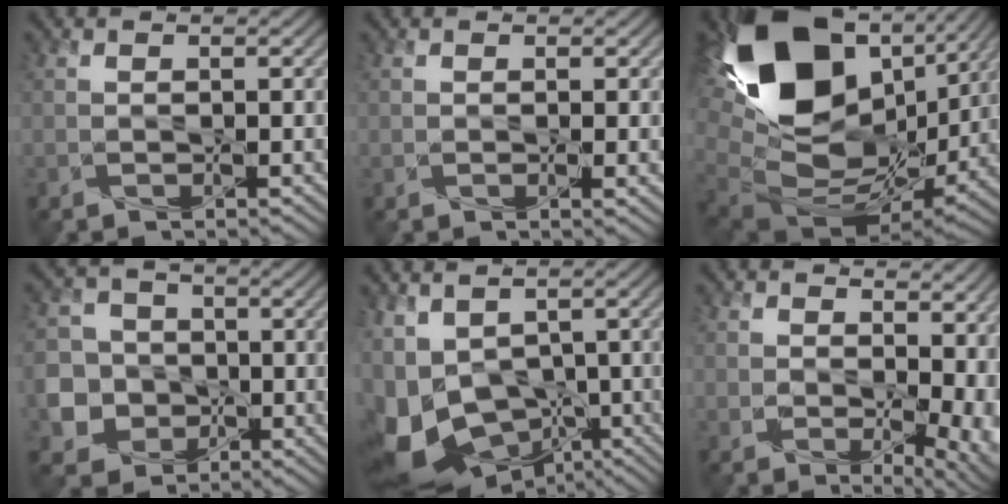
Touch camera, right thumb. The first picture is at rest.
{"total": 1.2, "force": [0.3, 0.5, 1.1], "torque": [-0.021, -0.001, 0.005]}
{"total": 20.6, "force": [5.6, 14.1, 14.0], "torque": [-0.311, -0.028, 0.129]}
{"total": 6.1, "force": [-1.7, 5.8, 1.1], "torque": [-0.035, -0.011, -0.059]}
{"total": 11.8, "force": [-3.0, 7.8, 8.4], "torque": [-0.175, -0.023, -0.033]}
{"total": 10.1, "force": [1.6, 6.4, 7.6], "torque": [-0.092, -0.025, 0.057]}